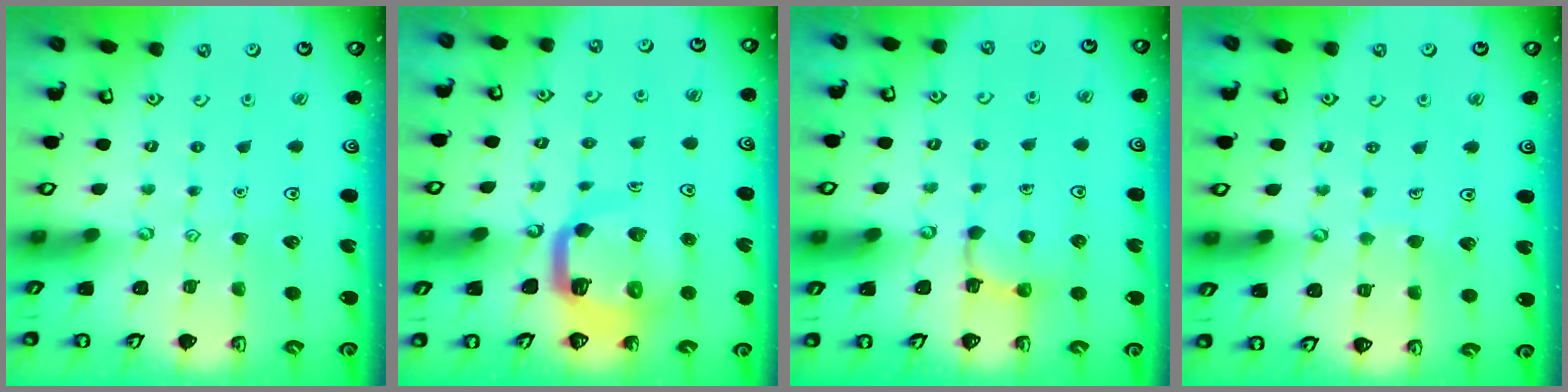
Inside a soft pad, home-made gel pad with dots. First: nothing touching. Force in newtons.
{"total": 11.3, "press": 11.2, "slide": 1.3}
{"total": 3.0, "press": 2.9, "slide": 0.7}
{"total": 3.2, "press": 3.2, "slide": 0.2}